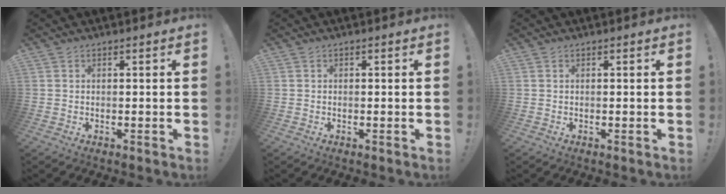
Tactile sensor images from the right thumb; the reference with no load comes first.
{"total": 0.0}
{"total": 0.0}